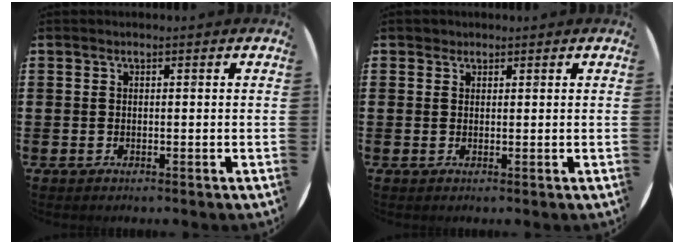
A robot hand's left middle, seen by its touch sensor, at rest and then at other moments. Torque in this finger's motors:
{"motor_torque": [0.22, -0.17, -0.08, -0.01]}